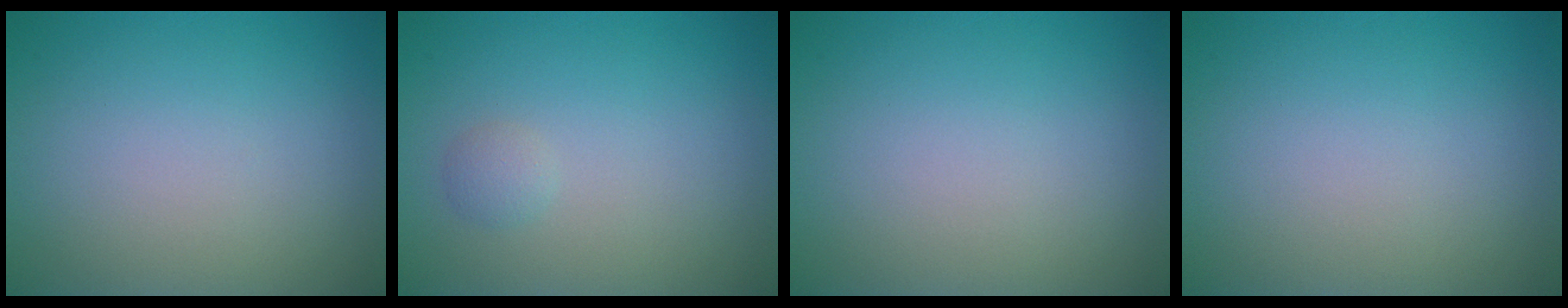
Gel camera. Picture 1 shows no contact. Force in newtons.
{"total": 0.9, "press": 0.9, "slide": 0.0}
{"total": 0.0}
{"total": 0.0}